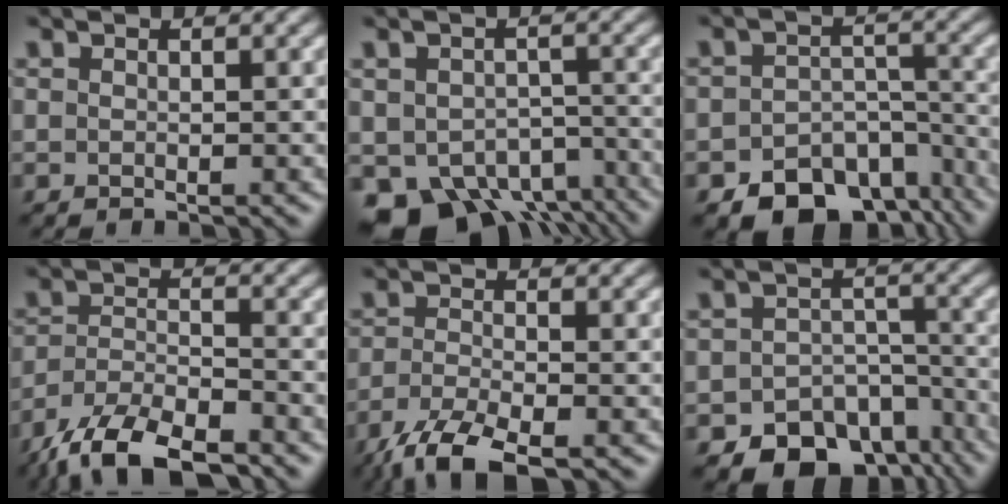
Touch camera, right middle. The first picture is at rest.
{"total": 9.7, "force": [-6.1, 6.0, 4.5], "torque": [-0.079, -0.031, -0.082]}
{"total": 9.3, "force": [-6.6, 5.2, 3.9], "torque": [-0.048, -0.020, -0.094]}
{"total": 8.6, "force": [-6.9, 2.7, 4.4], "torque": [-0.081, -0.005, -0.134]}
{"total": 5.7, "force": [-4.2, 1.5, 3.5], "torque": [-0.080, -0.014, -0.089]}
{"total": 9.3, "force": [-6.5, 5.6, 3.5], "torque": [-0.037, -0.014, -0.087]}